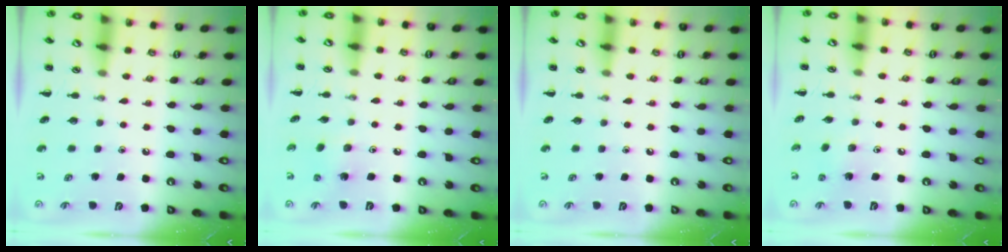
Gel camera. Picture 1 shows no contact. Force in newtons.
{"total": 2.1, "press": 2.0, "slide": 0.7}
{"total": 0.0}
{"total": 2.4, "press": 2.4, "slide": 0.6}